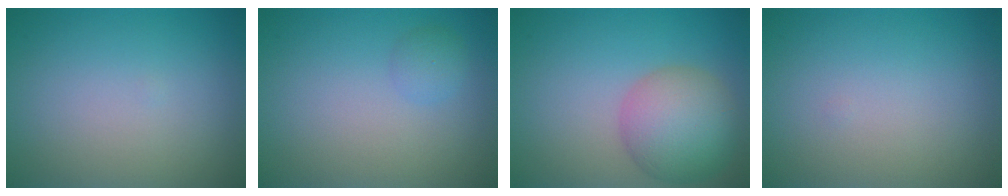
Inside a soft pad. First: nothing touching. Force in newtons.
{"total": 1.3, "press": 1.2, "slide": 0.1}
{"total": 6.3, "press": 6.3, "slide": 0.3}
{"total": 0.0}